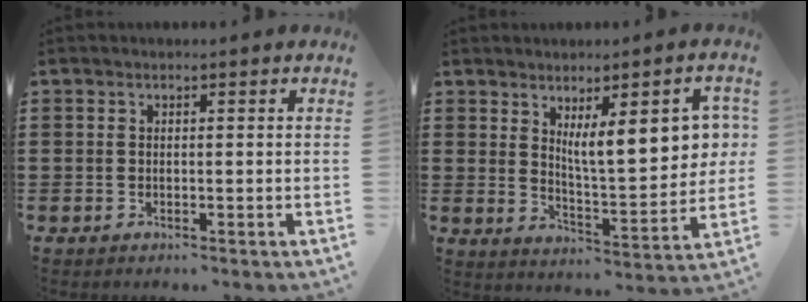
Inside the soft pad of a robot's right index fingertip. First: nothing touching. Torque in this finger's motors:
{"motor_torque": [1.58, 0.56, 0.78, 0.14]}